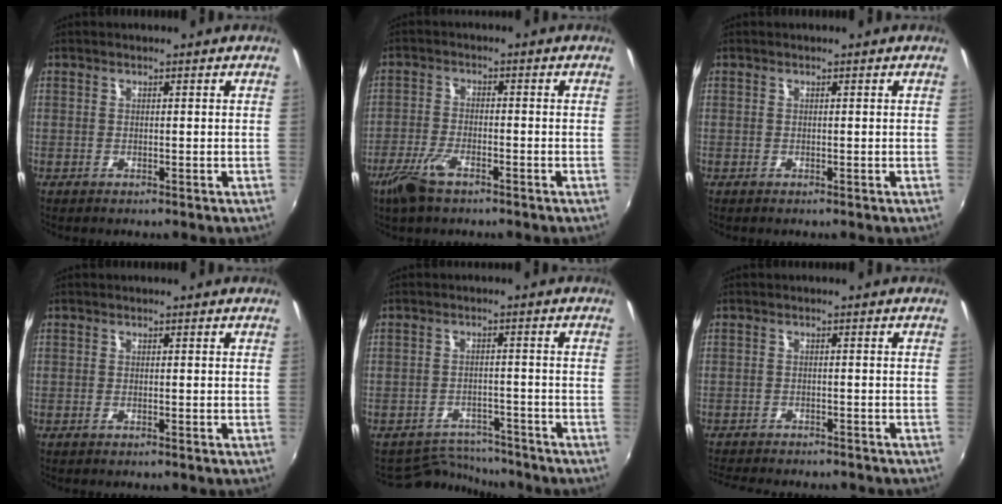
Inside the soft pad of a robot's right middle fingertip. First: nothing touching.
{"total": 6.4, "force": [-4.3, 2.3, 4.2], "torque": [-0.105, -0.011, -0.084]}
{"total": 0.0}
{"total": 0.7, "force": [-0.5, -0.1, 0.5], "torque": [-0.008, -0.001, -0.011]}
{"total": 5.8, "force": [-5.6, 1.2, -1.1], "torque": [0.005, 0.006, -0.089]}
{"total": 9.1, "force": [-8.2, 1.9, 3.3], "torque": [-0.082, -0.018, -0.123]}